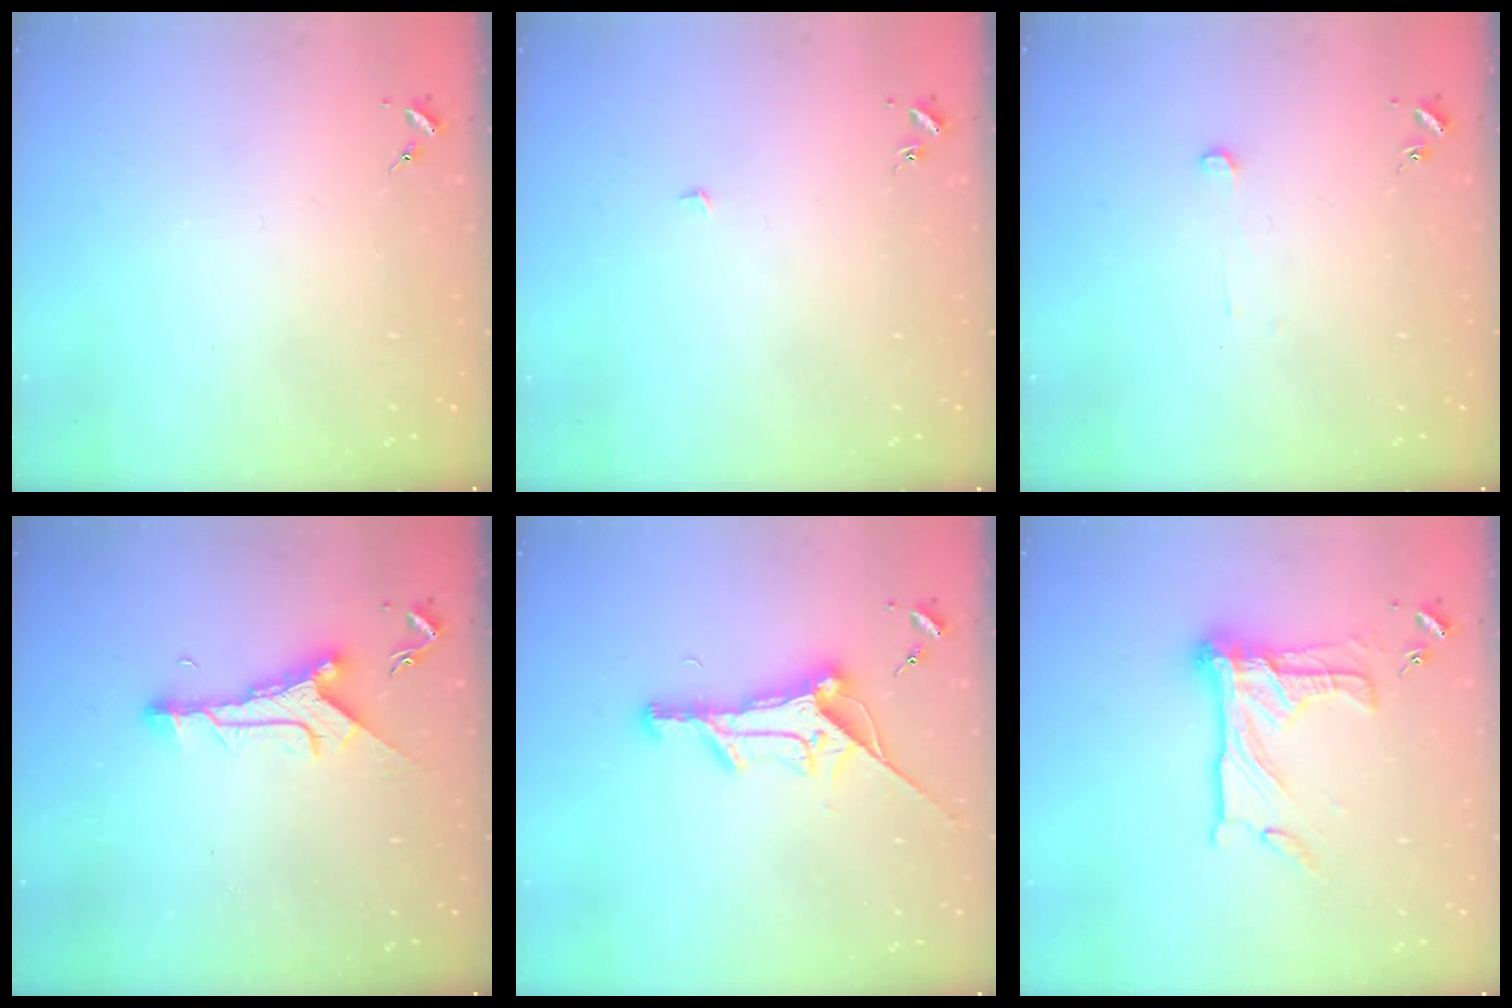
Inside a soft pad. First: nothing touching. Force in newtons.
{"total": 2.3, "press": 2.3, "slide": 0.1}
{"total": 2.9, "press": 2.9, "slide": 0.2}
{"total": 9.8, "press": 9.8, "slide": 0.3}
{"total": 17.3, "press": 17.3, "slide": 0.7}
{"total": 19.0, "press": 18.9, "slide": 1.4}